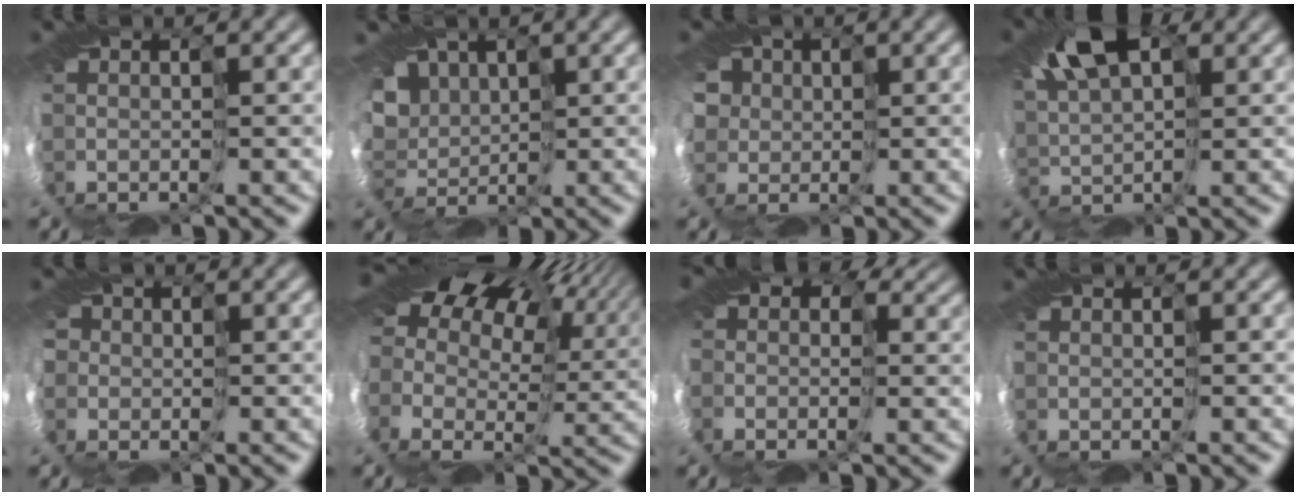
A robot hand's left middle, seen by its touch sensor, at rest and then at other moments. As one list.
[{"total": 4.8, "force": [0.9, 4.1, 2.2], "torque": [-0.046, 0.006, 0.006]}, {"total": 5.4, "force": [1.5, 5.0, 1.4], "torque": [-0.038, 0.022, 0.000]}, {"total": 5.8, "force": [2.8, 3.2, 3.9], "torque": [-0.079, 0.020, 0.038]}, {"total": 5.2, "force": [-0.9, 4.9, 1.5], "torque": [-0.046, 0.002, -0.035]}, {"total": 17.0, "force": [5.4, 10.9, 11.9], "torque": [-0.226, 0.029, 0.086]}, {"total": 11.6, "force": [2.3, 8.9, 7.1], "torque": [-0.119, 0.015, -0.005]}, {"total": 0.0}]